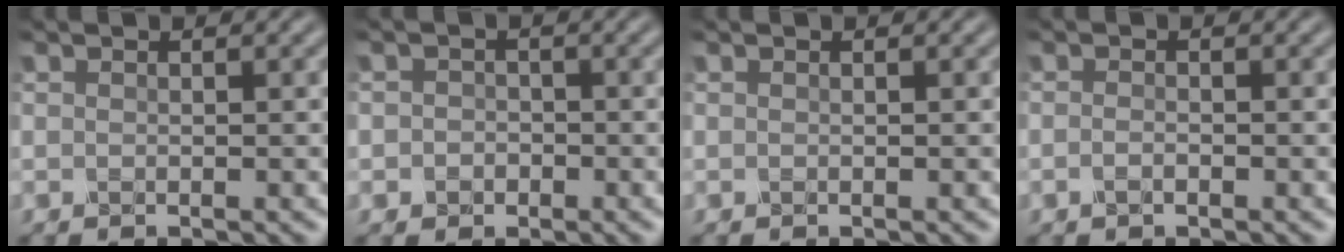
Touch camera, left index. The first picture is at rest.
{"total": 1.4, "force": [-0.3, 1.4, 0.2], "torque": [0.016, 0.006, -0.014]}
{"total": 0.0}
{"total": 0.7, "force": [-0.4, 0.2, 0.5], "torque": [-0.014, 0.003, -0.010]}